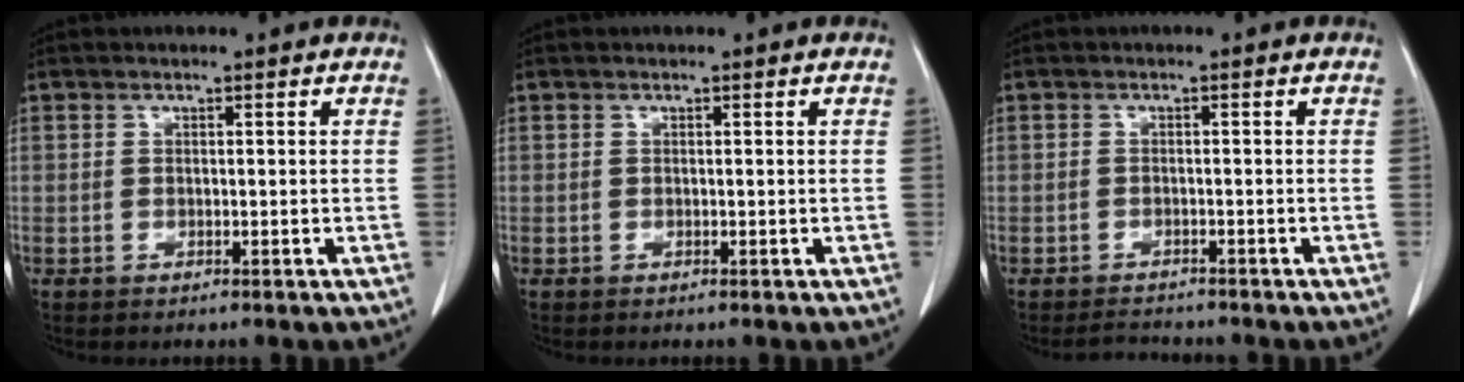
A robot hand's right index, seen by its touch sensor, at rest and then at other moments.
{"total": 0.0}
{"total": 2.3, "force": [-2.2, 0.7, 0.0], "torque": [-0.005, -0.007, -0.034]}